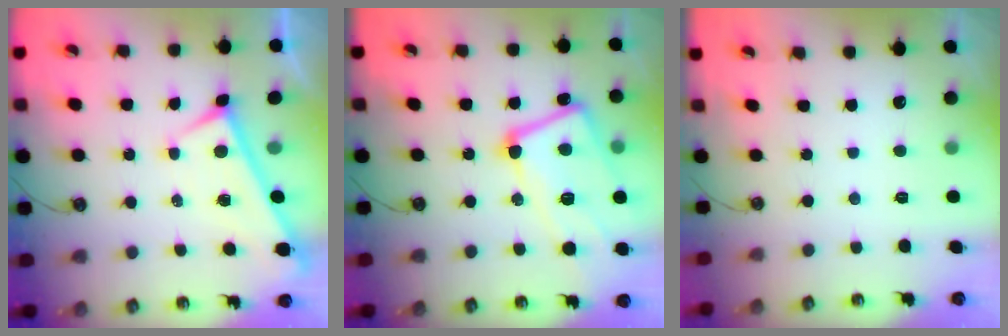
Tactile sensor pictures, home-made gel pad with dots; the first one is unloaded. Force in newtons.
{"total": 9.0, "press": 8.9, "slide": 1.7}
{"total": 0.0}